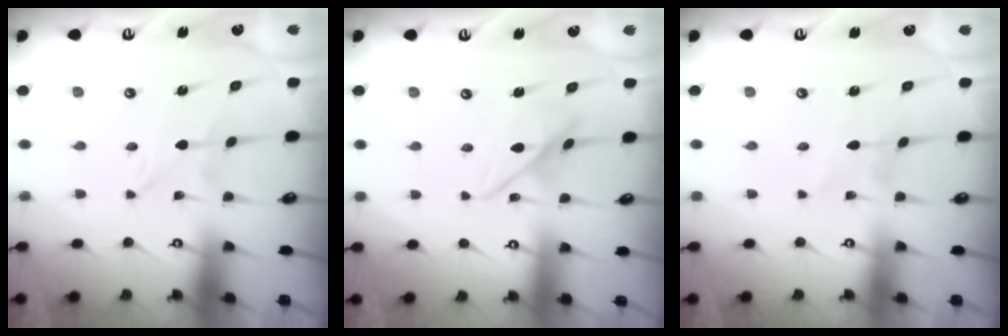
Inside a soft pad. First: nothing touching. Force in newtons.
{"total": 8.6, "press": 8.6, "slide": 0.8}
{"total": 2.6, "press": 2.6, "slide": 0.3}